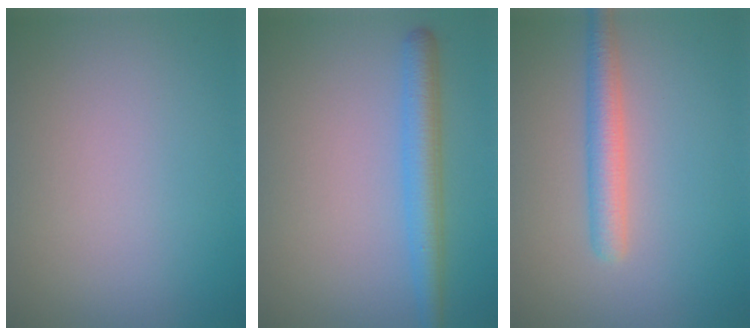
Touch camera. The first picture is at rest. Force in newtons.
{"total": 3.5, "press": 3.5, "slide": 0.1}
{"total": 3.0, "press": 3.0, "slide": 0.1}